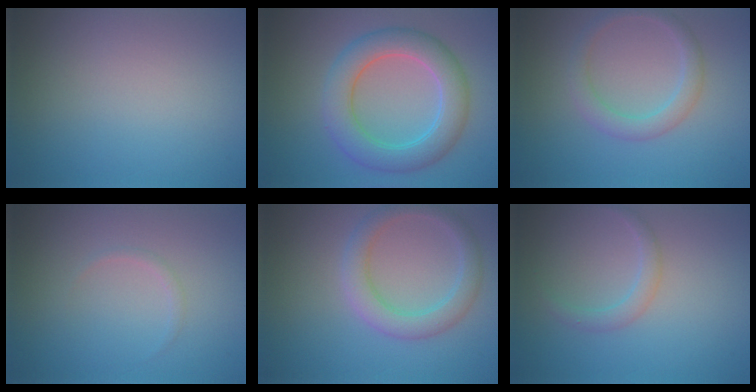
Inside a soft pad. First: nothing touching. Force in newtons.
{"total": 5.6, "press": 5.6, "slide": 0.2}
{"total": 2.5, "press": 2.5, "slide": 0.1}
{"total": 0.5, "press": 0.5, "slide": 0.0}
{"total": 3.4, "press": 3.4, "slide": 0.1}
{"total": 1.4, "press": 1.4, "slide": 0.1}